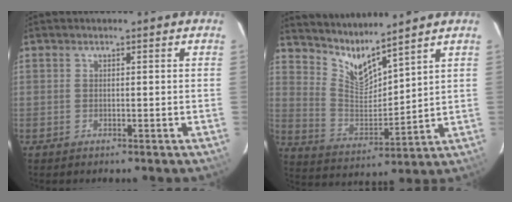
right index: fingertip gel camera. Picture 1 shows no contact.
{"total": 8.9, "force": [8.1, 0.6, 3.5], "torque": [-0.070, -0.022, 0.164]}